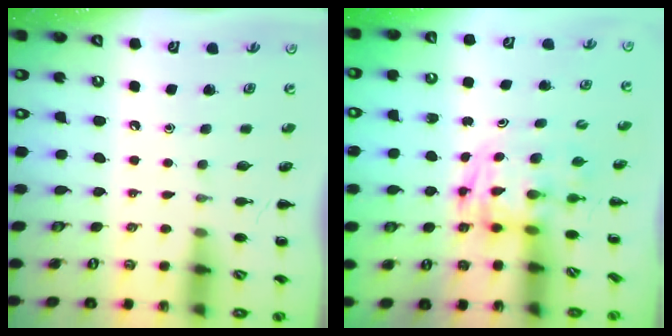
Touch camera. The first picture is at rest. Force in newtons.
{"total": 2.8, "press": 2.8, "slide": 0.5}